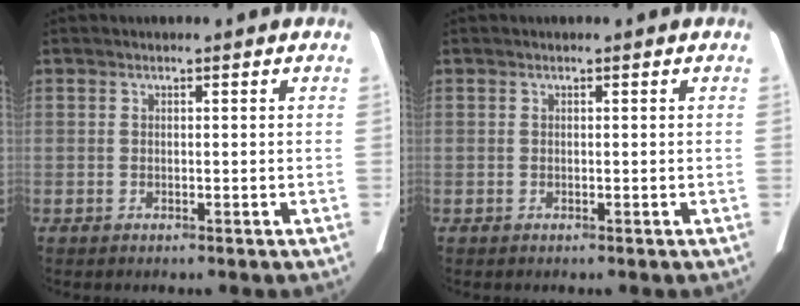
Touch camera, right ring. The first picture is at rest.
{"total": 0.0}